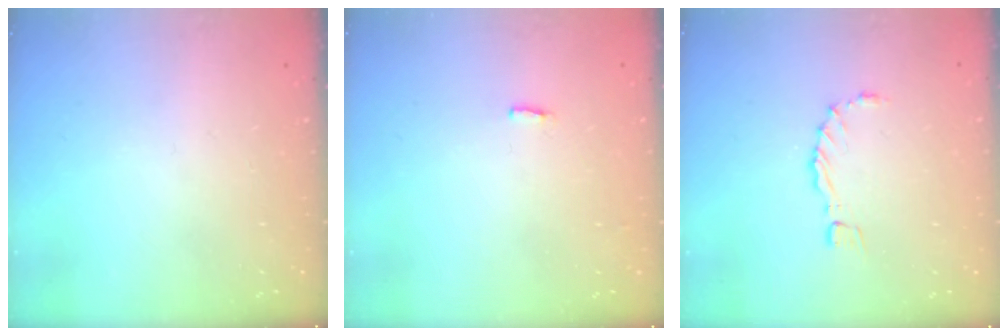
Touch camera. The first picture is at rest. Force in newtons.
{"total": 3.0, "press": 2.9, "slide": 0.5}
{"total": 1.2, "press": 1.2, "slide": 0.3}